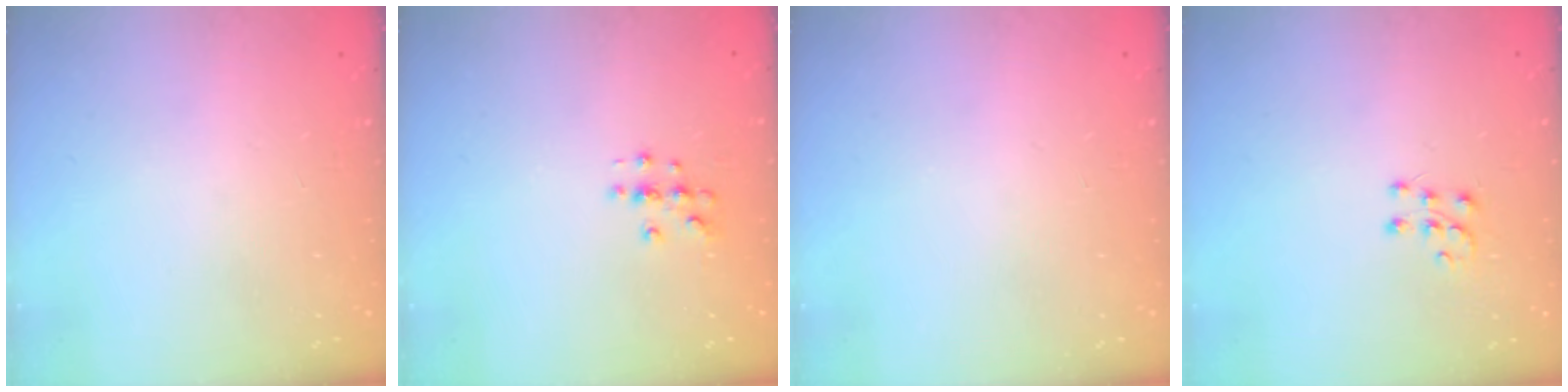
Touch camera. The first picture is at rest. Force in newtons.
{"total": 3.6, "press": 3.5, "slide": 0.4}
{"total": 0.0}
{"total": 6.0, "press": 5.9, "slide": 0.4}